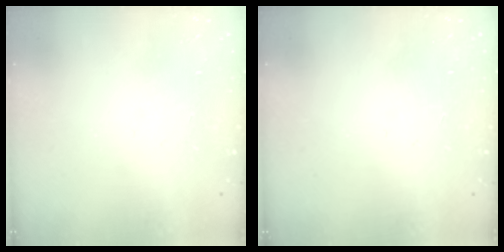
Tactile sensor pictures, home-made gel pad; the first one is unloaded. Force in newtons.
{"total": 0.0}